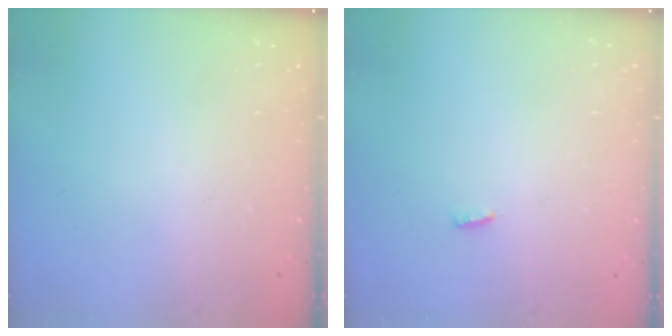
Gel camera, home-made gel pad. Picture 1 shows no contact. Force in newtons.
{"total": 3.0, "press": 2.9, "slide": 0.8}